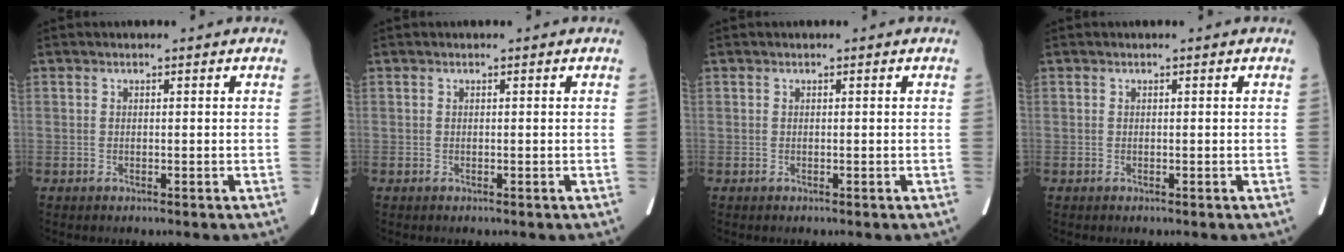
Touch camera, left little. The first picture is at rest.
{"total": 0.0}
{"total": 0.0}
{"total": 0.0}